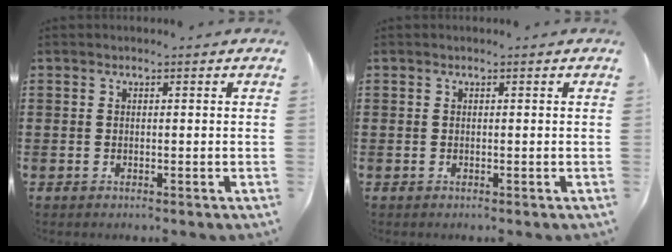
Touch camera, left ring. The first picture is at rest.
{"total": 0.0}